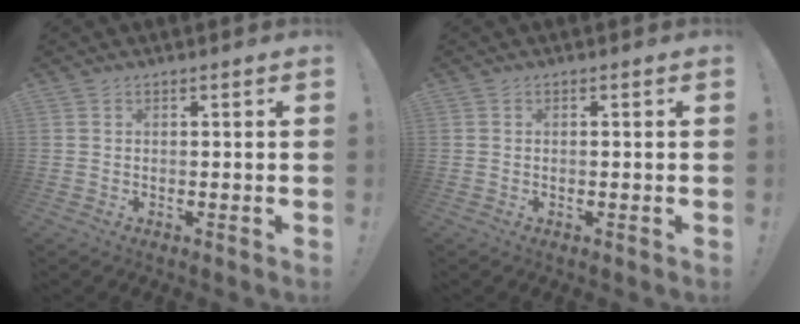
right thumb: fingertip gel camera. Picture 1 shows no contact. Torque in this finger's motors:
{"motor_torque": [-0.12, 0.01, -0.12, 0.15, 0.08]}